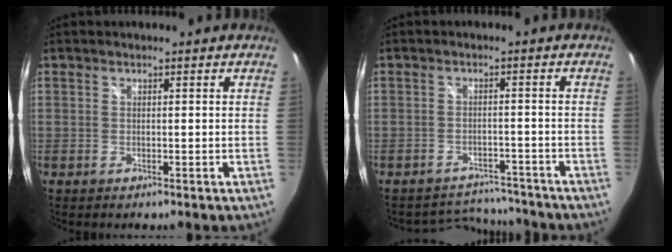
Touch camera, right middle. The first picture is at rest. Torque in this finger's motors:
{"motor_torque": [-0.77, -0.44, -0.08, -0.07]}